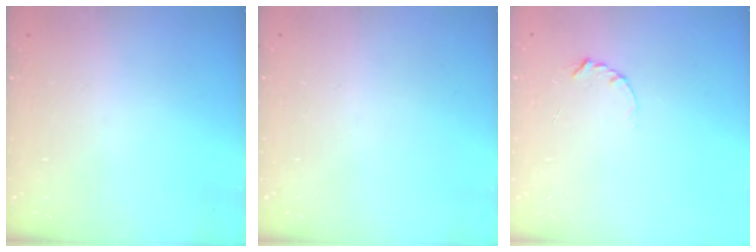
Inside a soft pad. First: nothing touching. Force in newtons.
{"total": 0.0}
{"total": 2.9, "press": 2.9, "slide": 0.3}